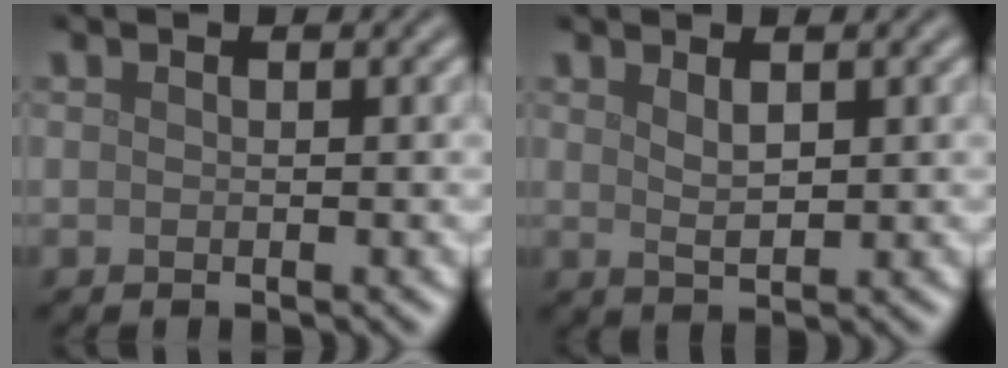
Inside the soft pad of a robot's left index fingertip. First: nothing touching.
{"total": 1.7, "force": [0.9, 0.5, 1.4], "torque": [-0.026, -0.004, 0.020]}